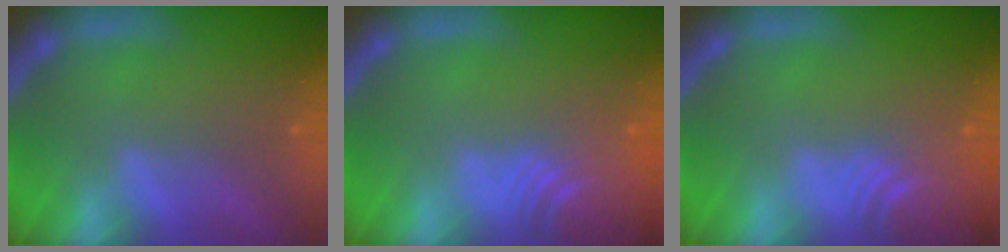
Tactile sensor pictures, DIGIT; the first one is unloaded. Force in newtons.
{"total": 8.0}
{"total": 6.5}